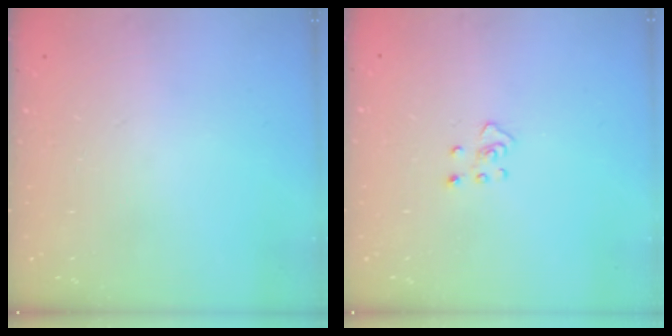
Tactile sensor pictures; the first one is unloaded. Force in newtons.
{"total": 3.4, "press": 3.3, "slide": 0.6}